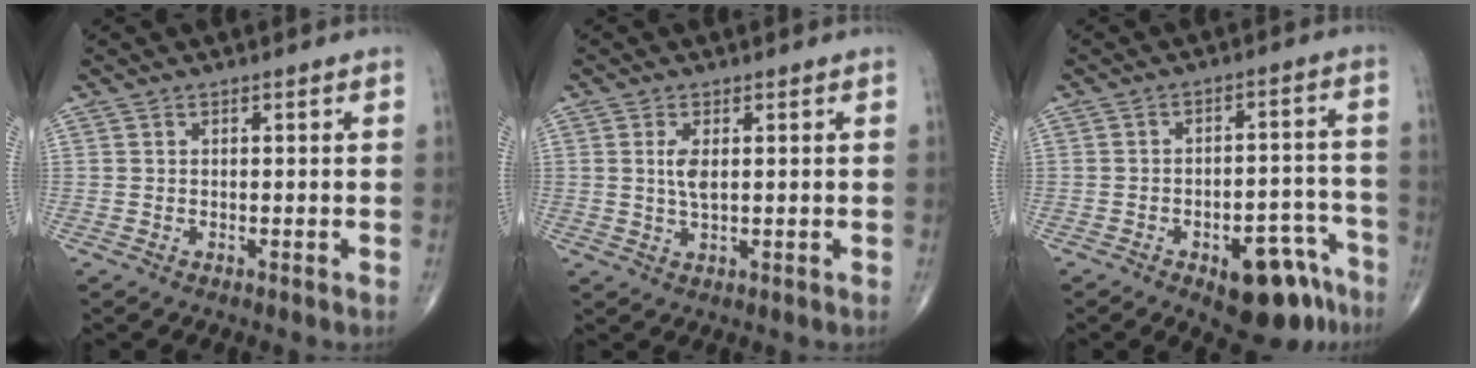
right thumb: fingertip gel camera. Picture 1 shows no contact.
{"total": 3.2, "force": [0.7, 1.3, 2.9], "torque": [-0.059, -0.003, 0.016]}
{"total": 12.8, "force": [-7.7, 5.7, 8.5], "torque": [-0.076, 0.060, -0.098]}